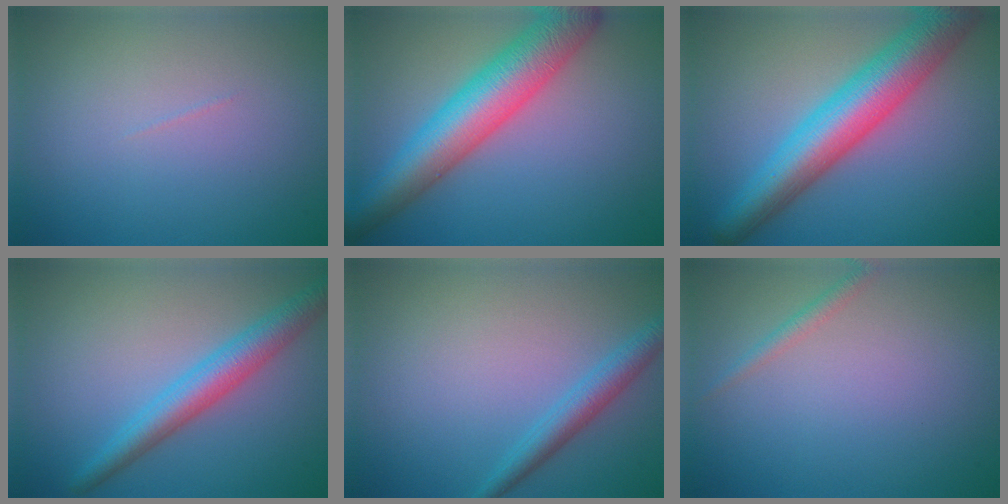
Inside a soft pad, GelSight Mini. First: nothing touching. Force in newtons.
{"total": 8.7, "press": 8.7, "slide": 0.2}
{"total": 8.6, "press": 8.6, "slide": 0.1}
{"total": 4.2, "press": 4.2, "slide": 0.1}
{"total": 2.6, "press": 2.5, "slide": 0.1}
{"total": 1.2, "press": 1.2, "slide": 0.0}